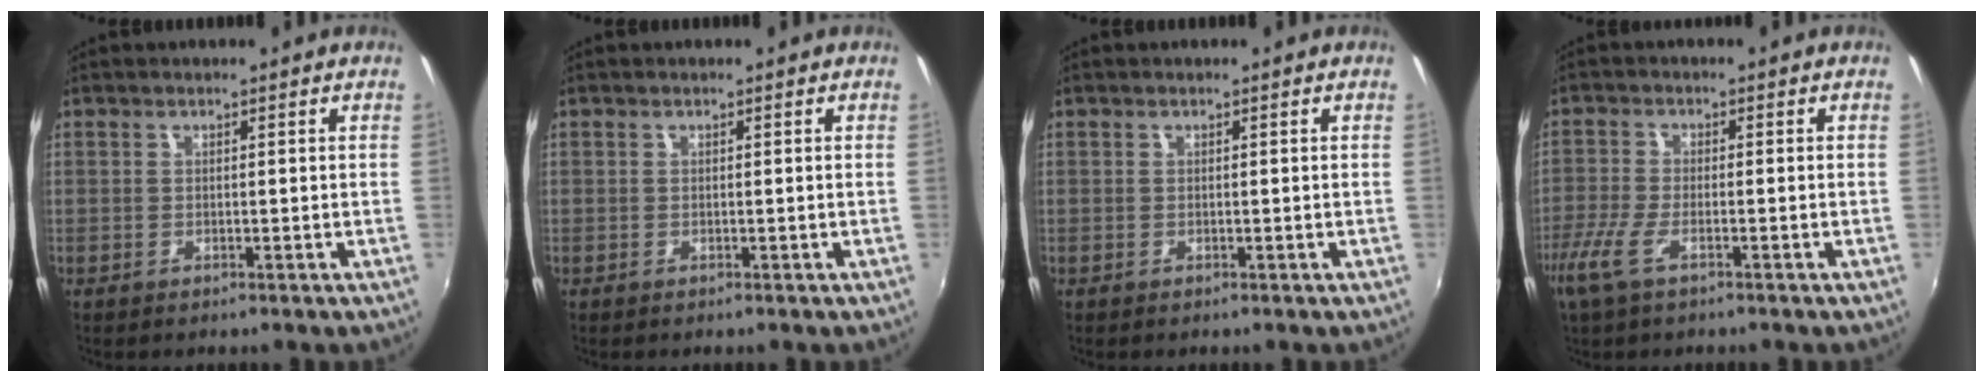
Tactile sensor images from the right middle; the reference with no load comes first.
{"total": 0.0}
{"total": 0.0}
{"total": 6.7, "force": [-3.7, 1.9, 5.2], "torque": [-0.125, -0.016, -0.071]}